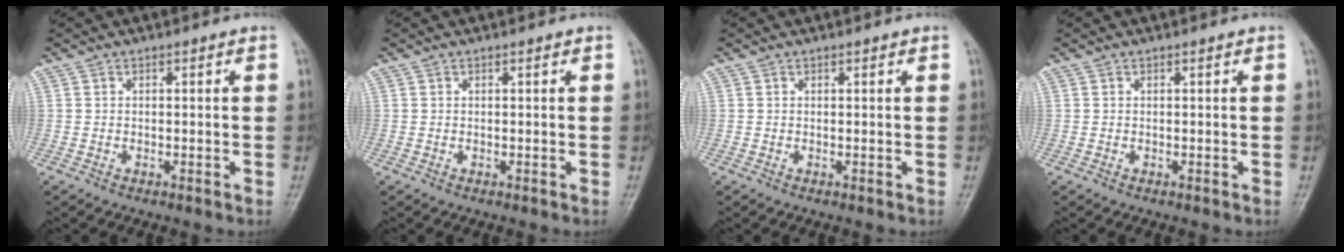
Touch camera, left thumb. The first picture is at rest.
{"total": 0.0}
{"total": 0.5, "force": [0.3, 0.3, 0.2], "torque": [0.004, -0.001, 0.002]}
{"total": 0.0}